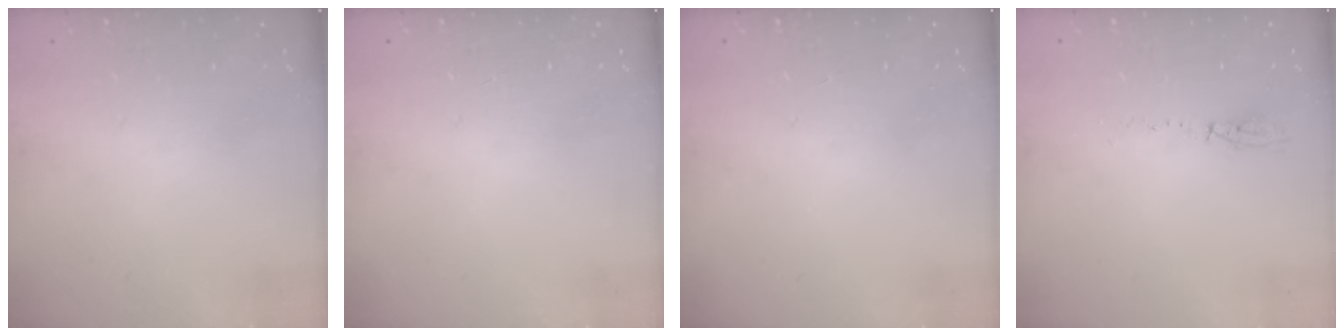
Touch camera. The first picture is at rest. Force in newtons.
{"total": 0.0}
{"total": 0.0}
{"total": 3.9, "press": 3.8, "slide": 0.9}